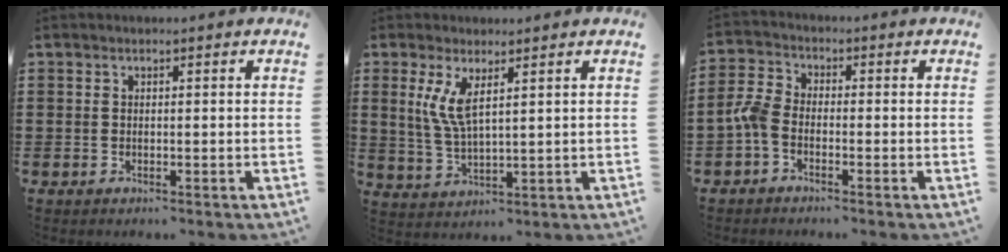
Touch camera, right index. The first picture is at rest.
{"total": 5.7, "force": [2.4, 1.8, 4.9], "torque": [-0.118, -0.006, 0.038]}
{"total": 3.7, "force": [-2.0, 1.9, 2.5], "torque": [-0.083, -0.003, -0.050]}